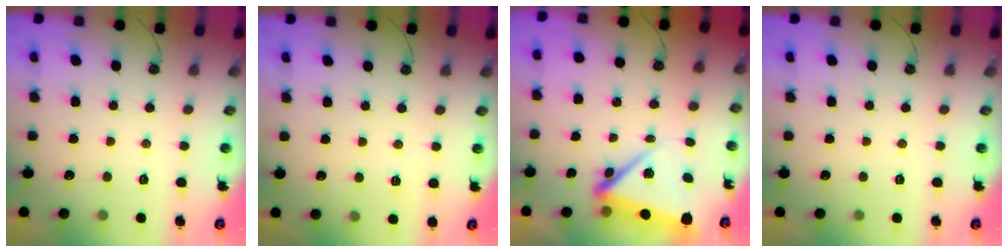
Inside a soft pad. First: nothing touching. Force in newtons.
{"total": 2.1, "press": 2.1, "slide": 0.5}
{"total": 8.3, "press": 8.1, "slide": 1.6}
{"total": 0.0}